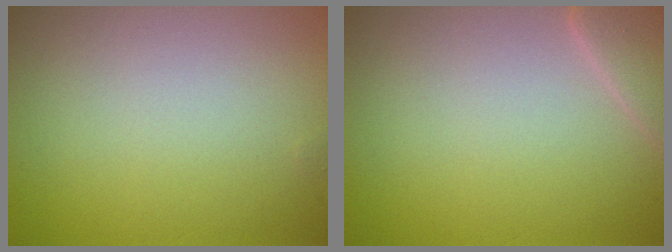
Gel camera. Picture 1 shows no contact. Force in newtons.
{"total": 2.6, "press": 2.6, "slide": 0.2}